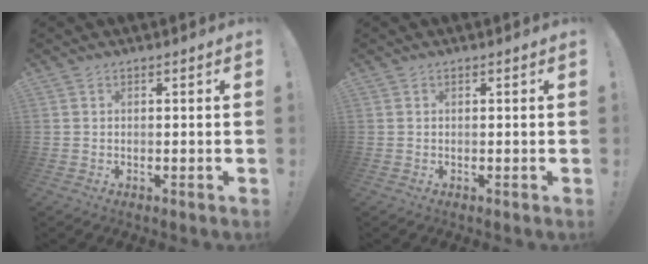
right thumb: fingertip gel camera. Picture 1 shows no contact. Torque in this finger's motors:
{"motor_torque": [0.10, 0.03, 0.28, 0.05, -0.04]}